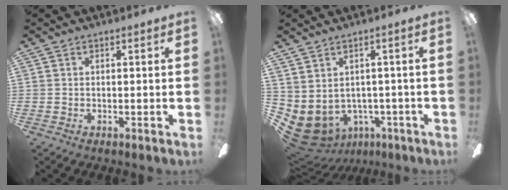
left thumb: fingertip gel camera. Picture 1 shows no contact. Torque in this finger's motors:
{"motor_torque": [1.01, 2.02, 0.52, -0.40, 0.17]}